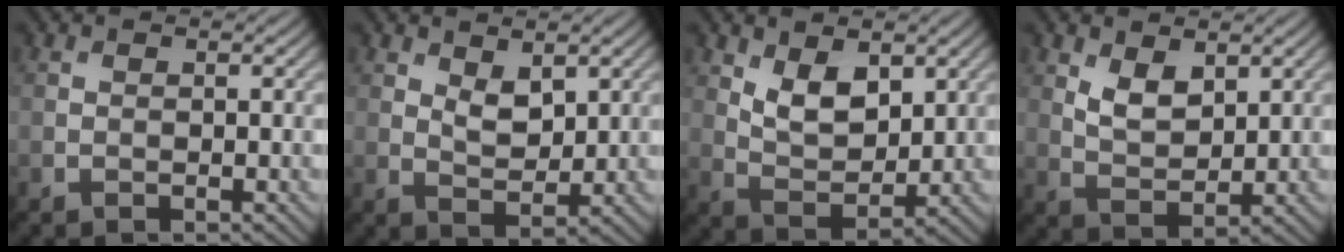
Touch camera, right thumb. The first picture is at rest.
{"total": 3.6, "force": [1.9, 1.9, 2.5], "torque": [-0.052, -0.007, 0.037]}
{"total": 6.0, "force": [2.8, 3.4, 4.2], "torque": [-0.086, -0.014, 0.054]}
{"total": 4.3, "force": [2.2, 2.4, 2.9], "torque": [-0.064, -0.009, 0.046]}